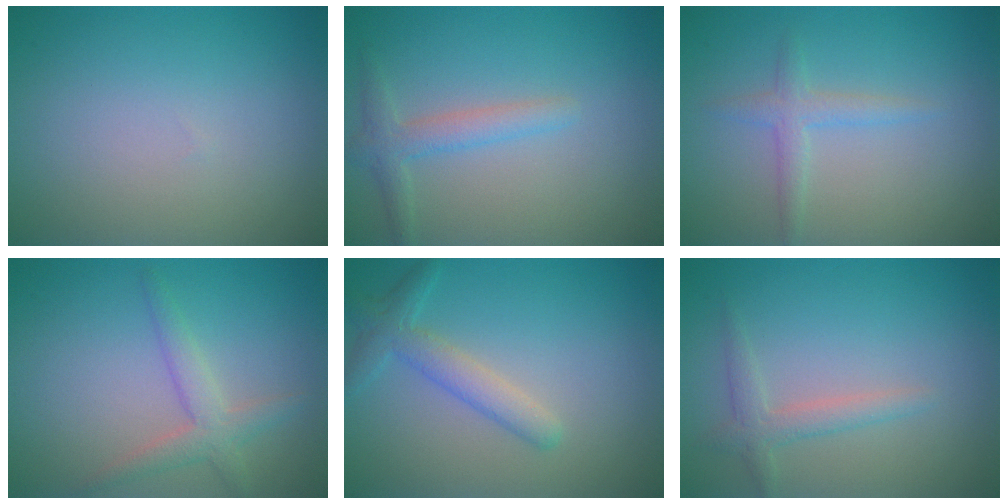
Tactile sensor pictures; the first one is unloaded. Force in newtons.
{"total": 2.3, "press": 2.3, "slide": 0.1}
{"total": 1.8, "press": 1.8, "slide": 0.1}
{"total": 2.6, "press": 2.6, "slide": 0.2}
{"total": 2.8, "press": 2.8, "slide": 0.1}
{"total": 2.0, "press": 2.0, "slide": 0.2}